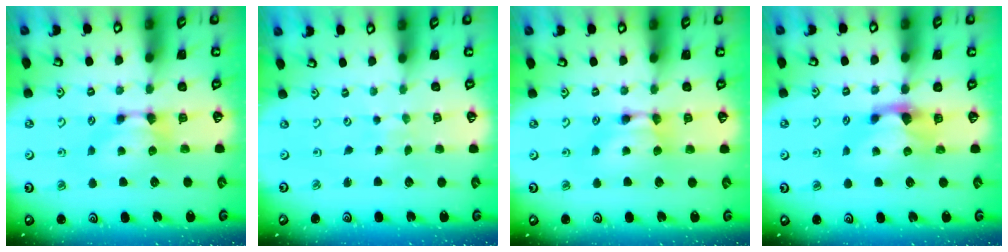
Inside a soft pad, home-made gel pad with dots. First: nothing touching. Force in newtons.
{"total": 6.1, "press": 6.1, "slide": 0.3}
{"total": 1.8, "press": 1.7, "slide": 0.1}
{"total": 1.5, "press": 1.2, "slide": 0.9}